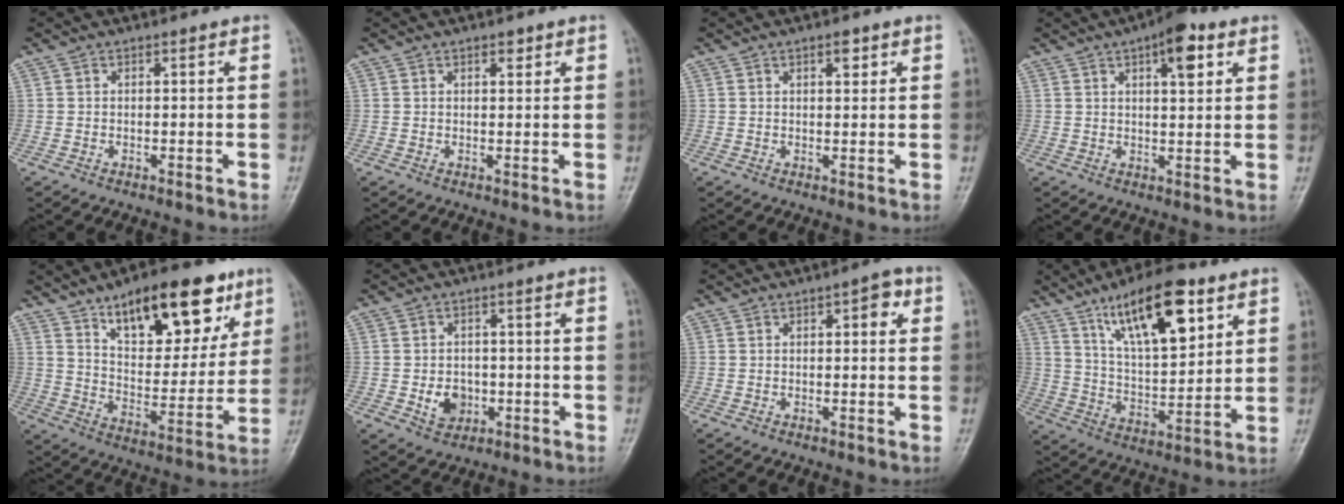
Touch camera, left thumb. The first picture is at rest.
{"total": 1.5, "force": [0.9, 0.7, 0.9], "torque": [-0.005, -0.003, 0.012]}
{"total": 2.1, "force": [1.2, 0.9, 1.5], "torque": [-0.014, -0.004, 0.015]}
{"total": 7.6, "force": [3.7, 2.9, 6.0], "torque": [-0.068, -0.008, 0.046]}
{"total": 21.7, "force": [12.3, 9.4, 15.2], "torque": [-0.175, -0.046, 0.197]}
{"total": 5.3, "force": [-1.3, 4.3, 2.8], "torque": [-0.022, 0.007, -0.016]}
{"total": 3.7, "force": [1.2, 1.5, 3.1], "torque": [-0.030, 0.004, 0.010]}
{"total": 17.9, "force": [9.6, 6.6, 13.6], "torque": [-0.191, -0.038, 0.166]}